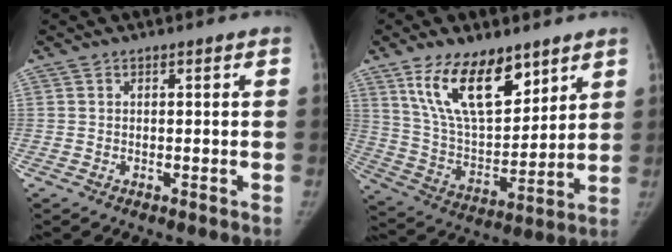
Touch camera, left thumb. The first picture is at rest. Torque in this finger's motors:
{"motor_torque": [0.27, 0.24, 1.54, -1.23, 0.14]}